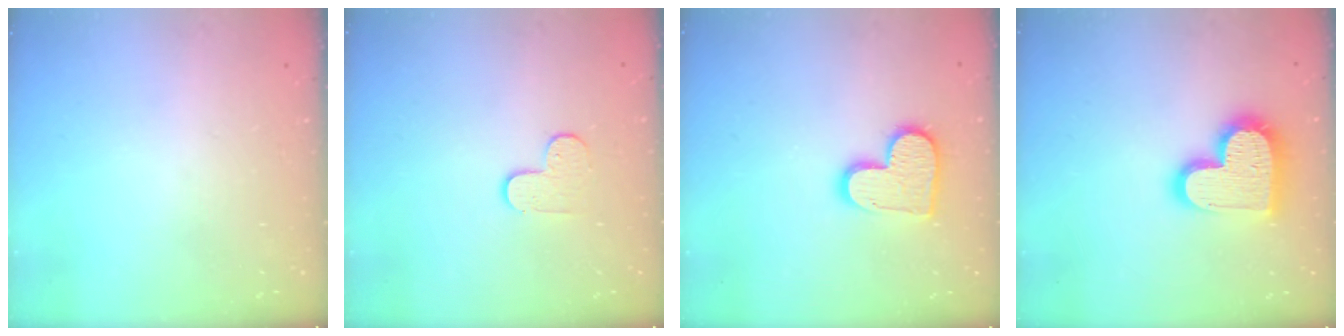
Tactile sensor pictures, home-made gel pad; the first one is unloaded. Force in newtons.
{"total": 6.1, "press": 6.1, "slide": 0.6}
{"total": 12.4, "press": 12.4, "slide": 0.8}
{"total": 17.6, "press": 17.5, "slide": 1.0}